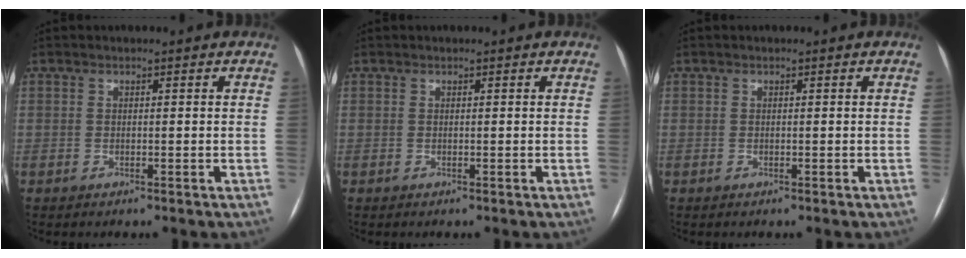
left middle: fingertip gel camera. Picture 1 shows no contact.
{"total": 0.0}
{"total": 0.0}